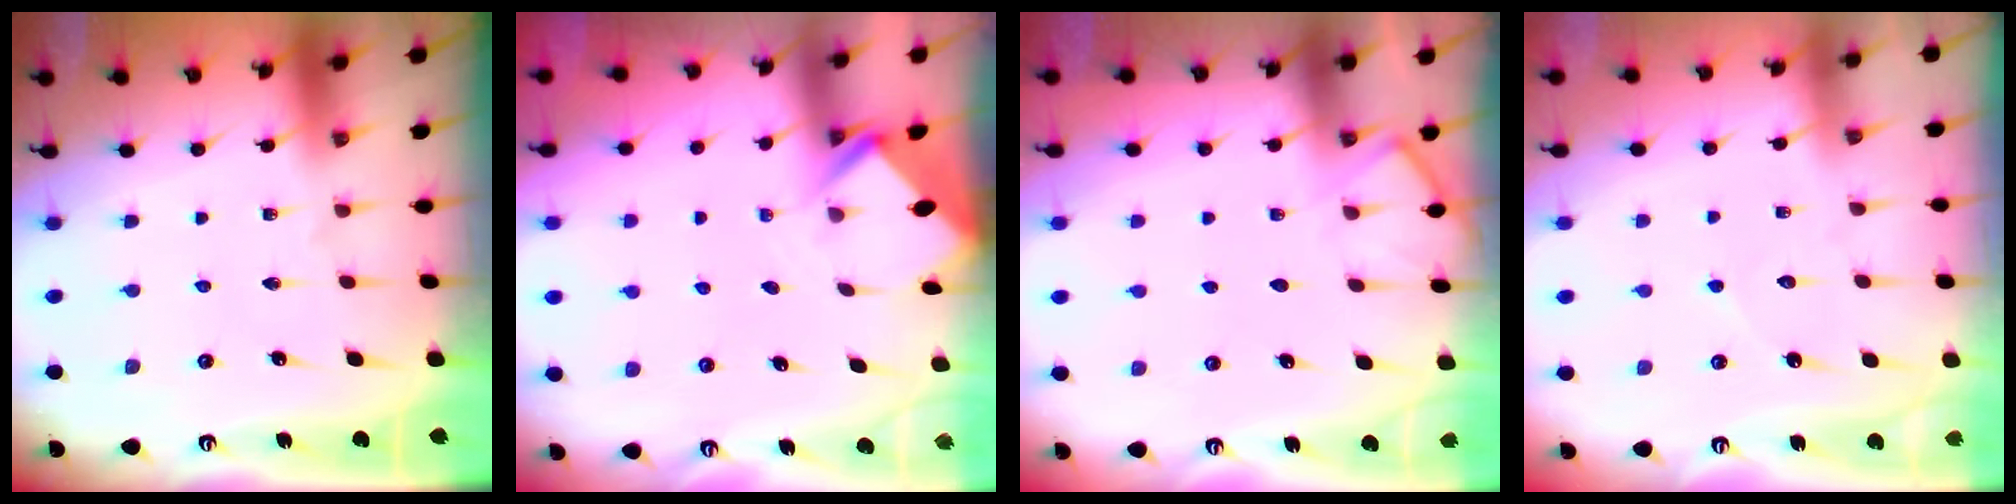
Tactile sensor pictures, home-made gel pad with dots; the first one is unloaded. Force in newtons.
{"total": 2.8, "press": 2.8, "slide": 0.2}
{"total": 5.9, "press": 5.9, "slide": 0.7}
{"total": 3.3, "press": 3.3, "slide": 0.3}